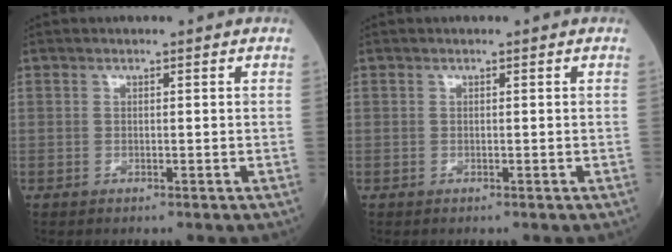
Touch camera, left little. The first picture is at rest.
{"total": 0.0}